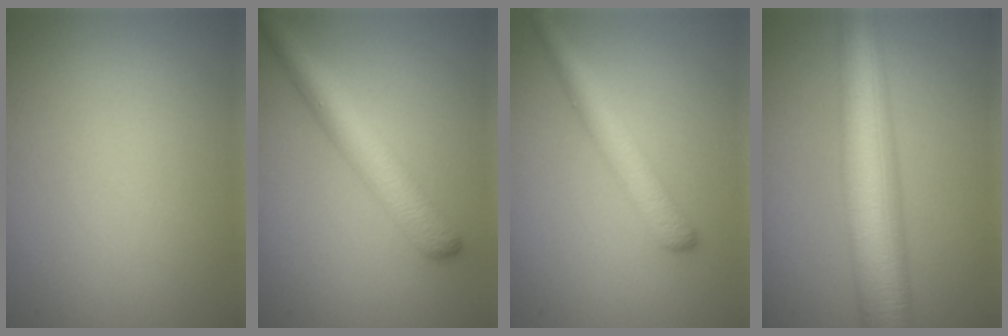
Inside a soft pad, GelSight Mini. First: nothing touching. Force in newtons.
{"total": 4.8, "press": 4.8, "slide": 0.2}
{"total": 3.5, "press": 3.5, "slide": 0.1}
{"total": 10.6, "press": 10.6, "slide": 0.2}